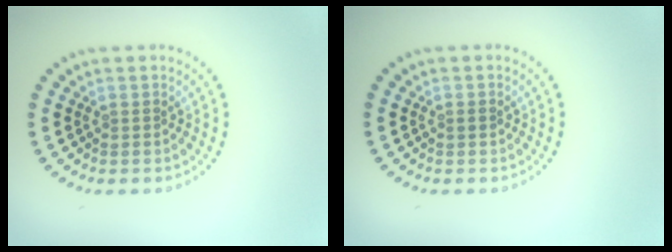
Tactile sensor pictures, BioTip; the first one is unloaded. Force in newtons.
{"total": 0.7, "press": 0.7, "slide": 0.1}